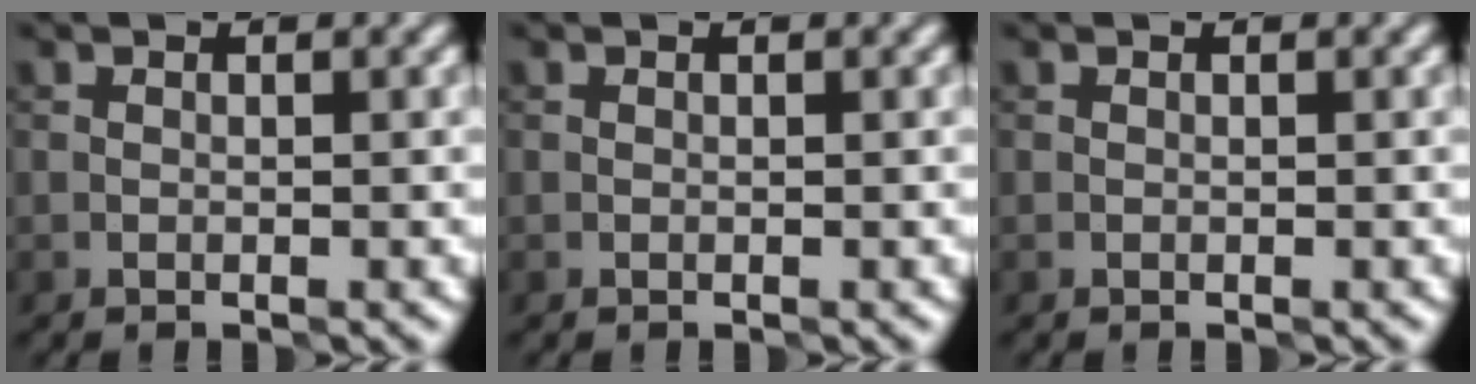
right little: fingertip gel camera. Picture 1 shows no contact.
{"total": 0.0}
{"total": 0.0}